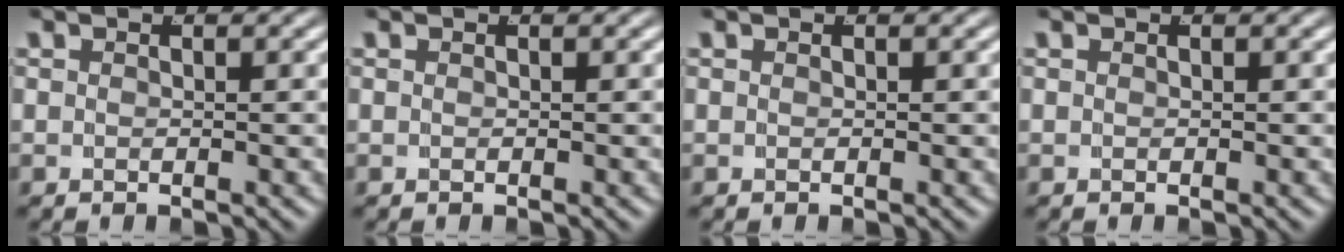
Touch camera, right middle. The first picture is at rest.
{"total": 0.0}
{"total": 0.0}
{"total": 0.0}